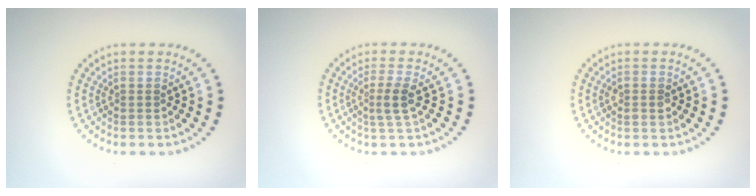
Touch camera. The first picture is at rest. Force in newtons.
{"total": 1.9, "press": 1.4, "slide": 1.2}
{"total": 1.1, "press": 1.1, "slide": 0.2}